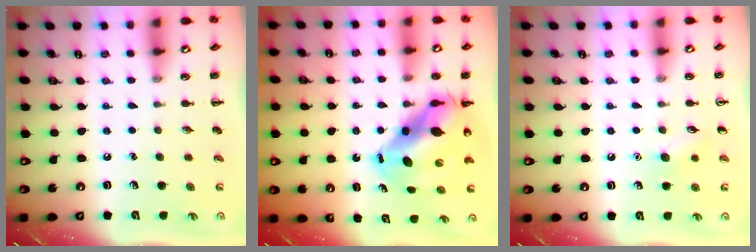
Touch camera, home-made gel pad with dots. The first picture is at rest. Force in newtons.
{"total": 12.1, "press": 11.6, "slide": 3.1}
{"total": 6.5, "press": 6.2, "slide": 1.9}